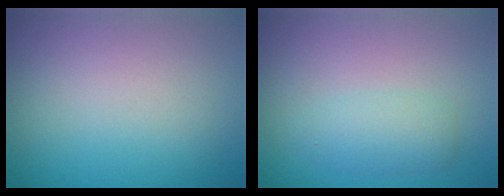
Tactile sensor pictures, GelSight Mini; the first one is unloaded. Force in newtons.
{"total": 2.3, "press": 2.2, "slide": 0.2}